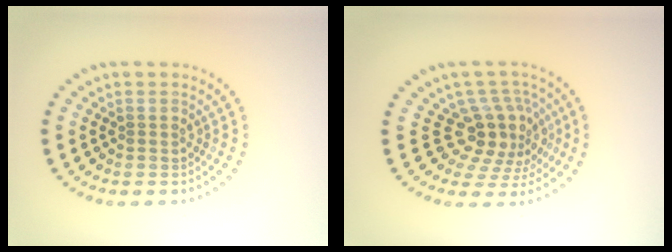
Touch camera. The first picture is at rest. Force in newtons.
{"total": 4.4, "press": 3.3, "slide": 3.0}